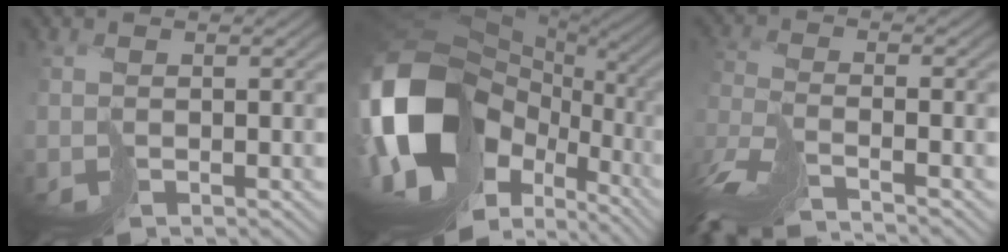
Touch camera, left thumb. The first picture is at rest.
{"total": 18.6, "force": [-3.0, 12.5, 13.4], "torque": [-0.299, -0.043, -0.016]}
{"total": 8.5, "force": [-7.6, 0.5, 3.7], "torque": [-0.074, -0.011, -0.141]}